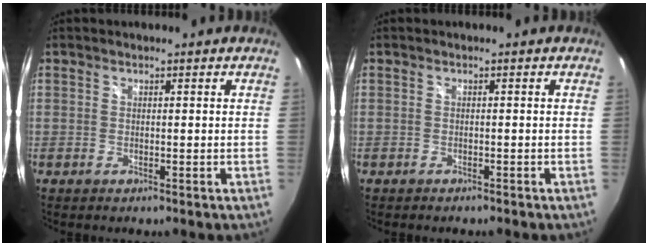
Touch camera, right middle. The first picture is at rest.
{"total": 1.1, "force": [-1.0, 0.4, 0.3], "torque": [-0.009, -0.005, -0.017]}